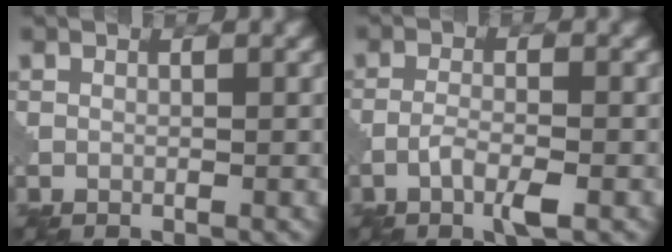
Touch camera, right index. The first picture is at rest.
{"total": 2.7, "force": [-1.3, 0.6, 2.2], "torque": [-0.046, 0.002, -0.030]}